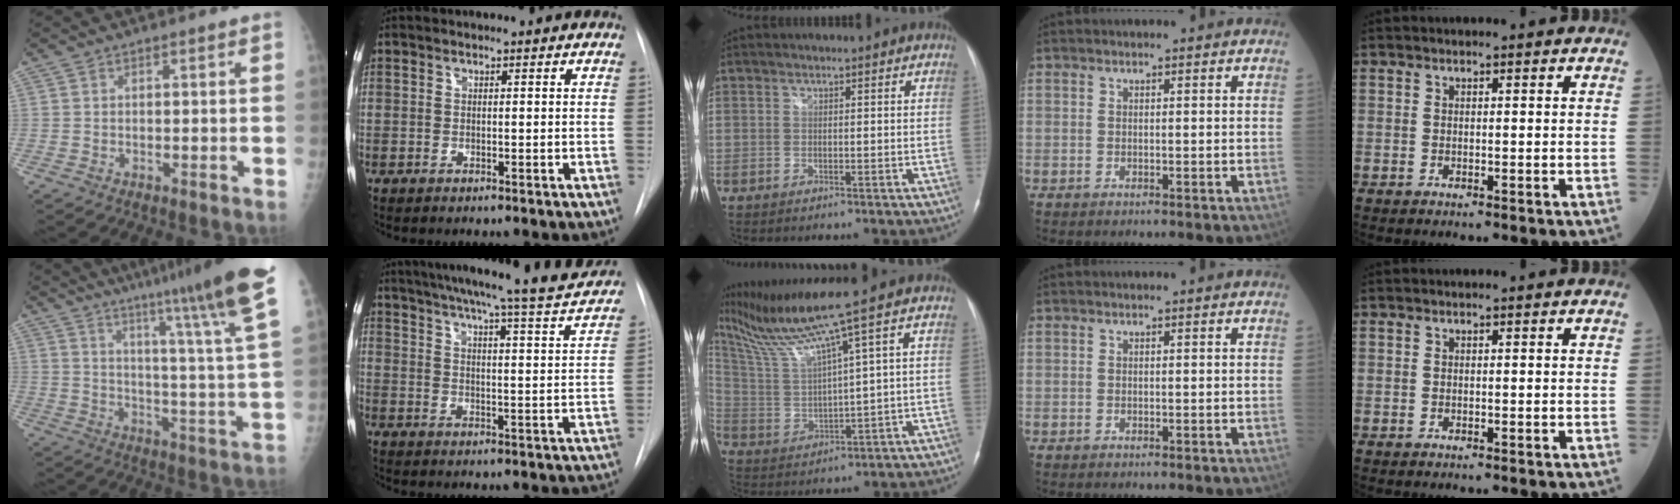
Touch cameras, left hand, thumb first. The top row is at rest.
{"thumb": {"total": 22.5, "force": [15.8, -0.3, 16.0], "torque": [-0.215, -0.087, 0.217]}, "index": {"total": 23.8, "force": [21.5, 1.1, 10.0], "torque": [-0.155, -0.051, 0.266]}, "middle": {"total": 10.8, "force": [8.1, -3.2, 6.3], "torque": [-0.130, -0.003, 0.162]}}